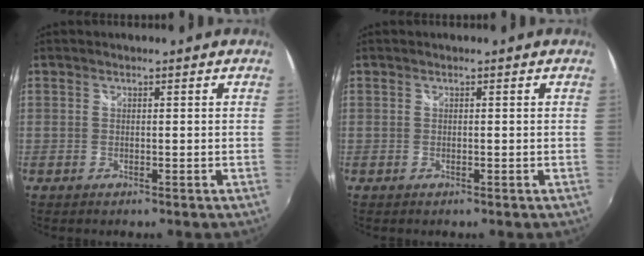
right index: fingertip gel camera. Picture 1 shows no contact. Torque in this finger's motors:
{"motor_torque": [0.00, 0.00, 0.00, 0.00]}